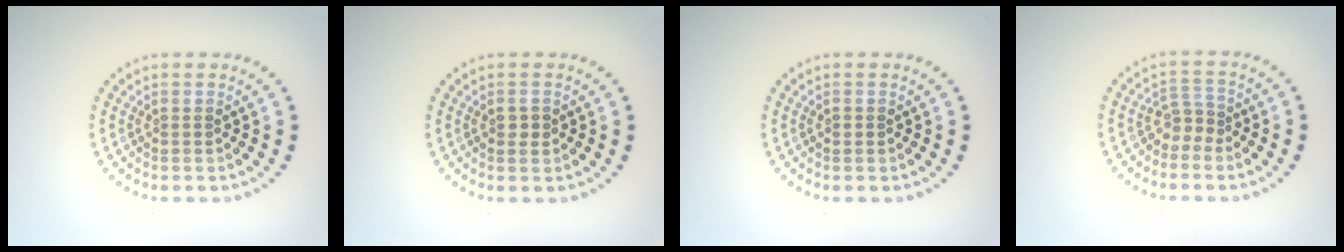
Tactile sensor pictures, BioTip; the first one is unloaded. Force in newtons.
{"total": 1.0, "press": 1.0, "slide": 0.1}
{"total": 0.7, "press": 0.7, "slide": 0.1}
{"total": 1.9, "press": 1.2, "slide": 1.4}